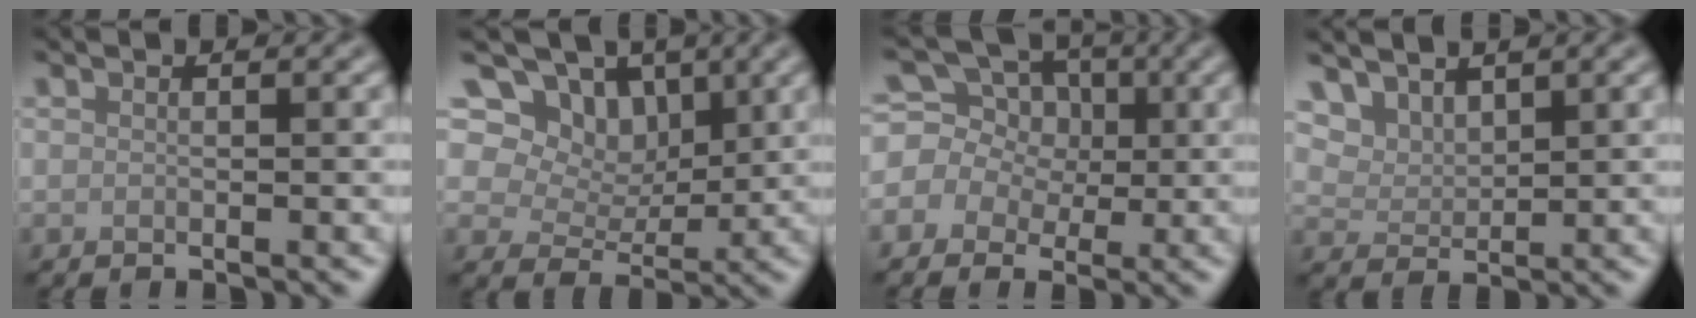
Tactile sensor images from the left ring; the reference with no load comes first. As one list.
[{"total": 8.5, "force": [4.6, 5.9, 4.1], "torque": [-0.067, -0.001, 0.072]}, {"total": 7.4, "force": [1.8, 6.3, 3.4], "torque": [-0.069, 0.027, -0.017]}, {"total": 3.5, "force": [2.8, 1.6, 1.3], "torque": [-0.034, -0.012, 0.066]}]